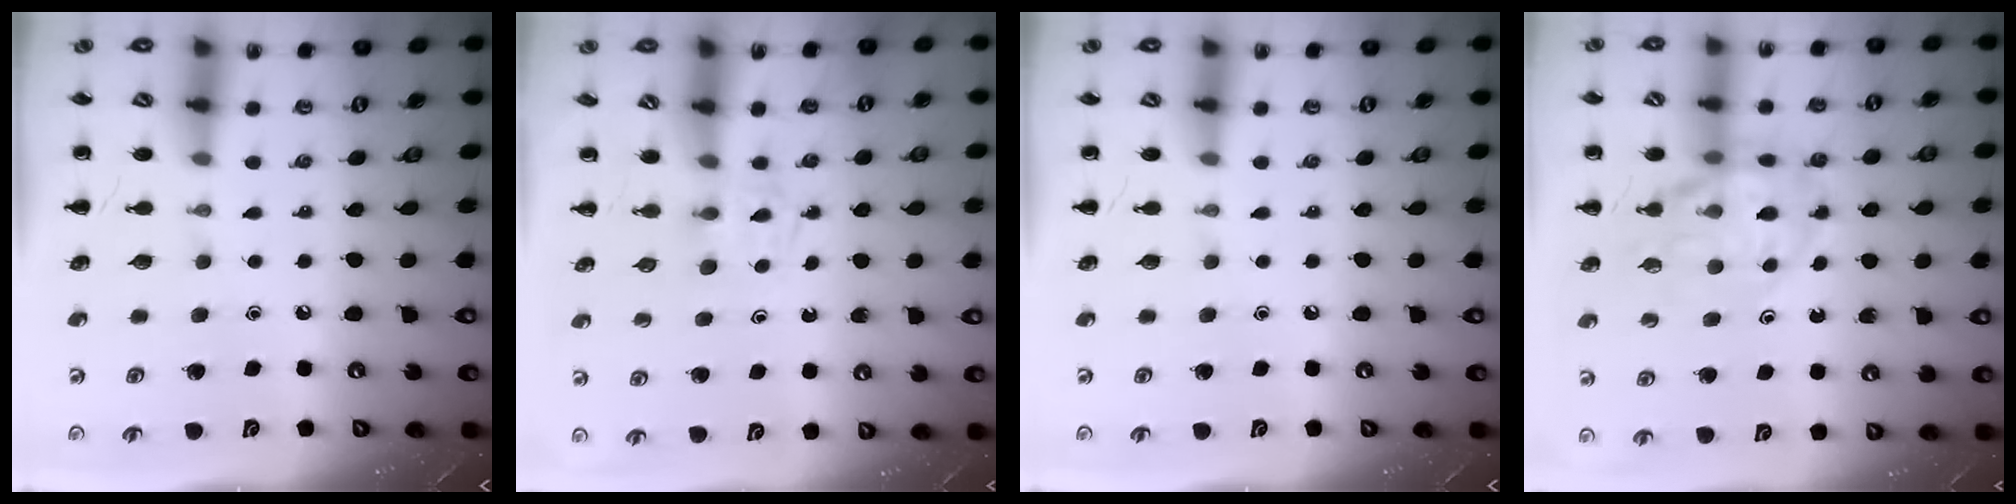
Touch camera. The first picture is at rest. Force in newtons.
{"total": 2.4, "press": 2.1, "slide": 1.1}
{"total": 0.0}
{"total": 14.7, "press": 14.3, "slide": 3.6}